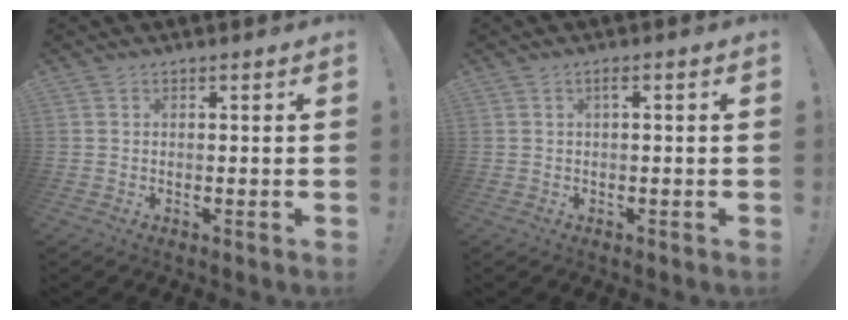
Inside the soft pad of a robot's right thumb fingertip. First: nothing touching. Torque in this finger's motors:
{"motor_torque": [-0.03, 0.07, -0.02, -0.04, 0.15]}